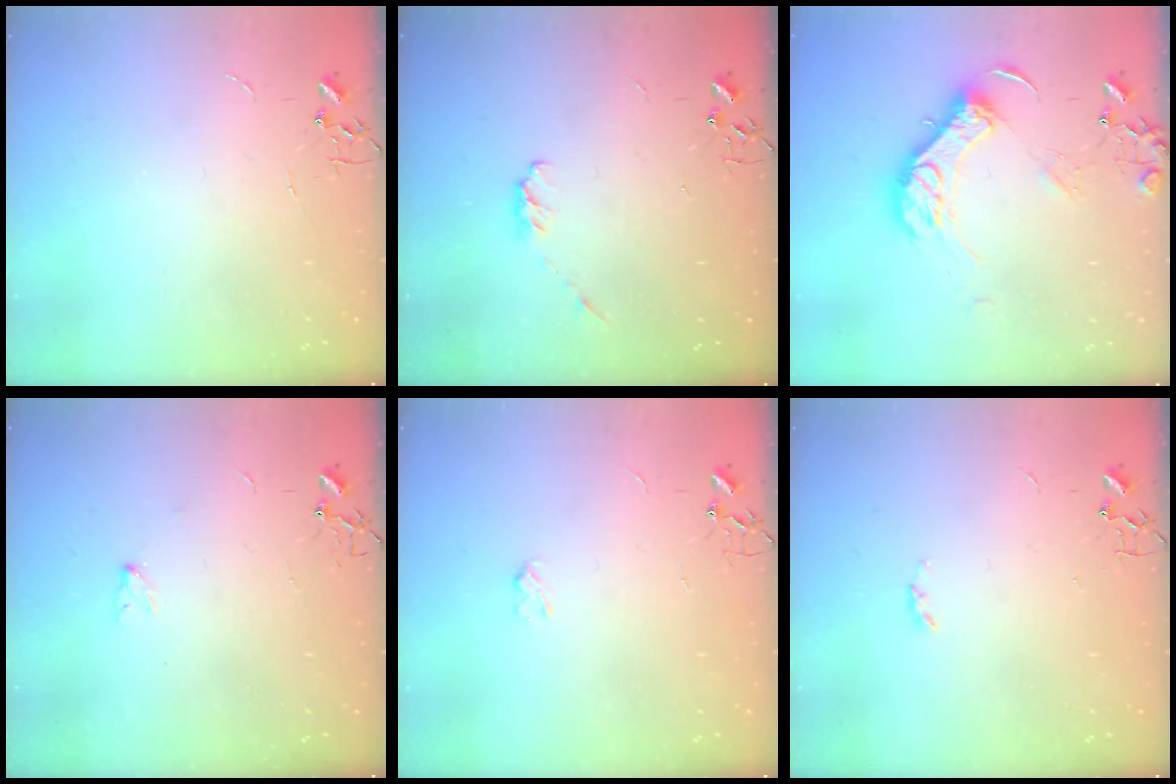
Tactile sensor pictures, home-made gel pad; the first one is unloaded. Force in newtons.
{"total": 4.1, "press": 4.0, "slide": 0.6}
{"total": 14.1, "press": 14.1, "slide": 1.3}
{"total": 5.5, "press": 4.4, "slide": 3.2}
{"total": 2.6, "press": 2.6, "slide": 0.5}
{"total": 2.5, "press": 2.4, "slide": 0.4}